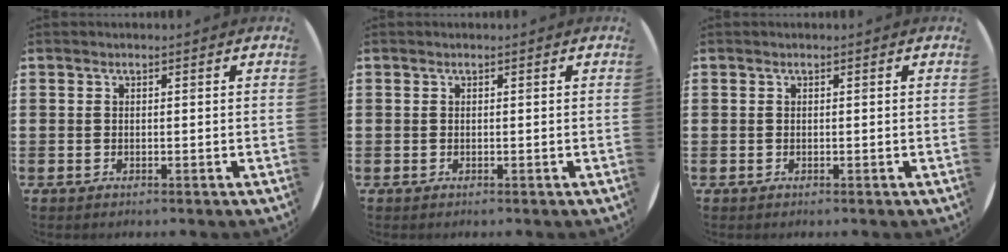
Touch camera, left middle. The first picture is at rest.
{"total": 0.0}
{"total": 0.0}